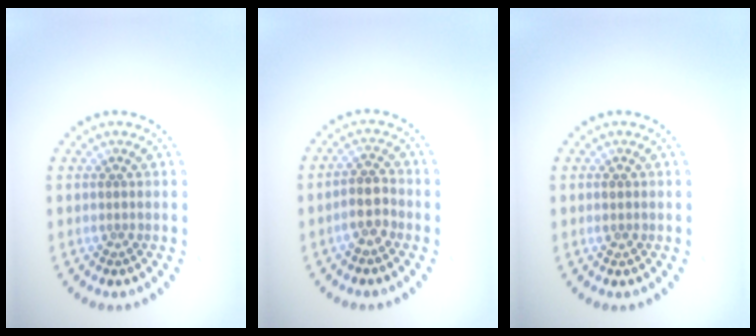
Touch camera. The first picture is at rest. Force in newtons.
{"total": 2.5, "press": 2.2, "slide": 1.0}
{"total": 0.9, "press": 0.9, "slide": 0.1}